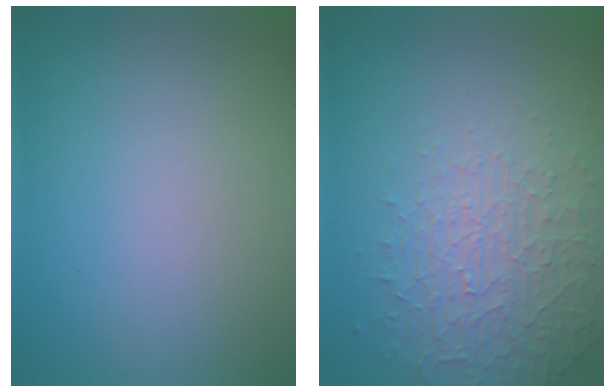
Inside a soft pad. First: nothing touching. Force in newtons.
{"total": 4.5, "press": 3.1, "slide": 3.2}